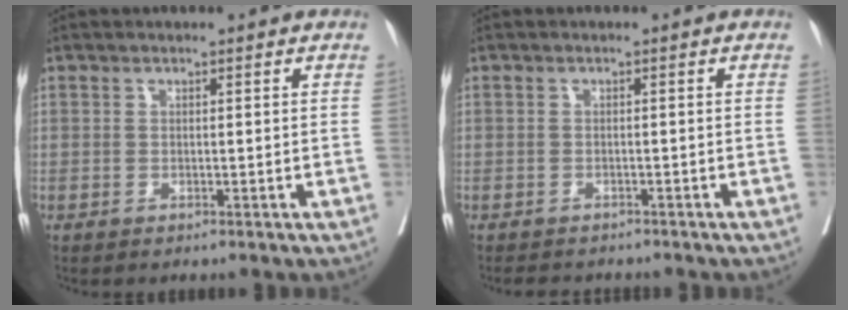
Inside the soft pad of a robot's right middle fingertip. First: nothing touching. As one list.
[{"total": 4.6, "force": [-4.1, 1.7, 1.3], "torque": [-0.014, -0.003, -0.054]}]